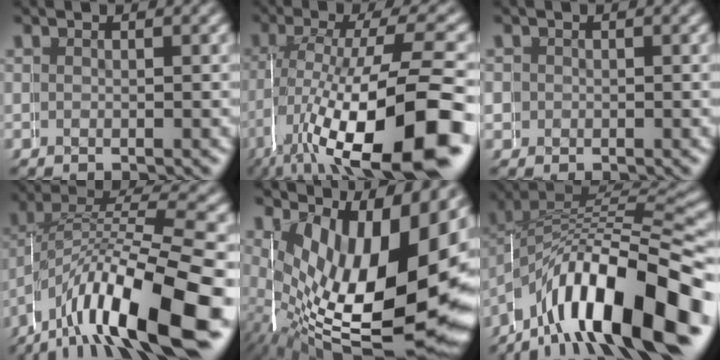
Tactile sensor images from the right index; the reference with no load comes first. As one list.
[{"total": 12.9, "force": [-4.0, 5.3, 11.0], "torque": [-0.194, -0.045, -0.027]}, {"total": 2.8, "force": [0.0, 2.8, 0.1], "torque": [-0.024, -0.011, 0.000]}, {"total": 10.8, "force": [-3.2, 5.0, 9.0], "torque": [-0.156, -0.023, -0.037]}, {"total": 16.2, "force": [-1.6, 8.4, 13.7], "torque": [-0.247, -0.067, 0.021]}, {"total": 13.2, "force": [-4.7, 7.1, 10.1], "torque": [-0.175, -0.019, -0.060]}]